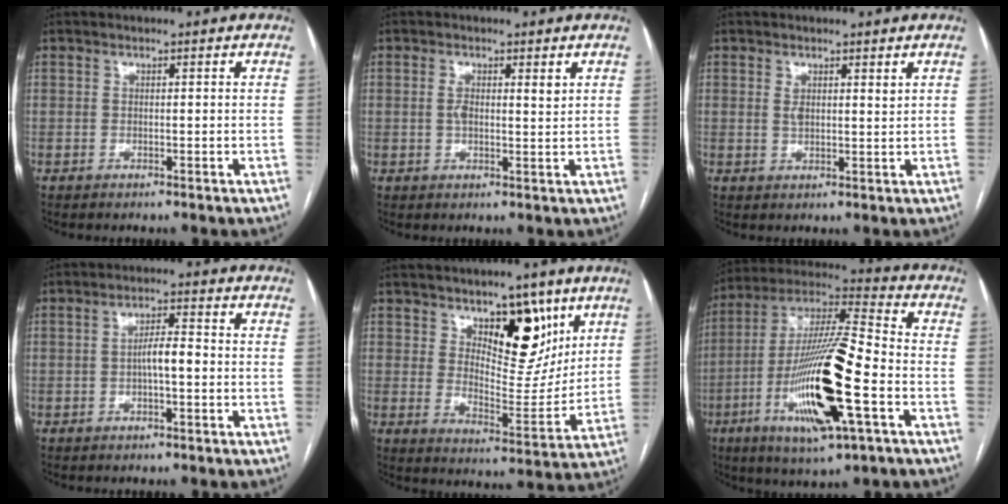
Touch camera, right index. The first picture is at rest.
{"total": 3.1, "force": [1.1, 1.1, 2.7], "torque": [-0.051, 0.006, 0.020]}
{"total": 2.2, "force": [1.2, 0.8, 1.7], "torque": [-0.034, 0.001, 0.025]}
{"total": 3.7, "force": [-0.6, 0.7, 3.6], "torque": [-0.062, 0.009, -0.009]}
{"total": 11.1, "force": [6.1, 5.1, 7.8], "torque": [-0.108, -0.008, 0.106]}
{"total": 21.4, "force": [-6.8, 2.5, 20.1], "torque": [-0.401, -0.022, -0.119]}